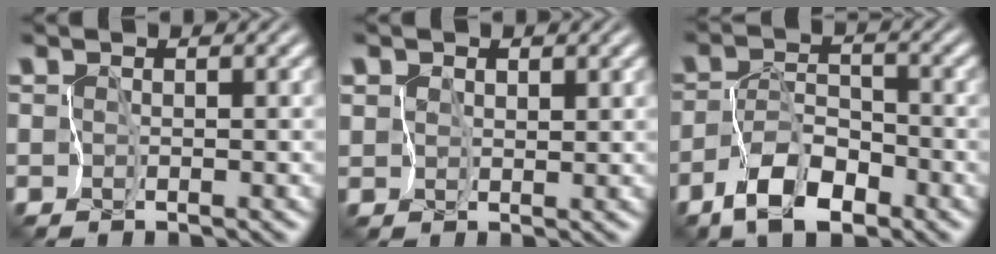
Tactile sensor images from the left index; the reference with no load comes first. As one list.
[{"total": 2.6, "force": [2.0, 1.5, 0.7], "torque": [-0.005, 0.013, 0.026]}, {"total": 5.1, "force": [-3.3, 2.2, 3.2], "torque": [-0.055, 0.007, -0.063]}]